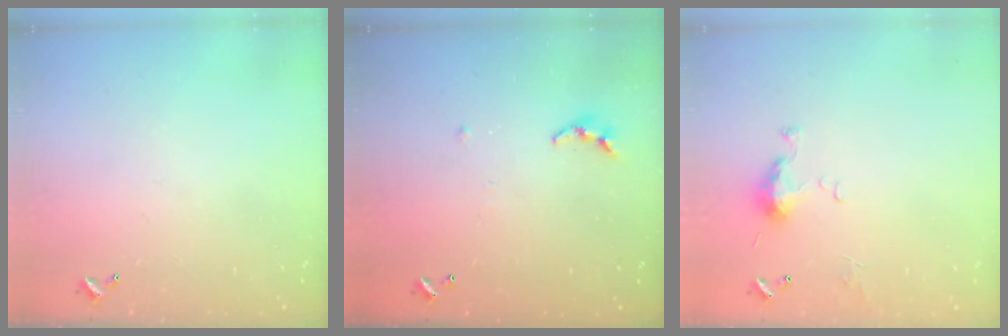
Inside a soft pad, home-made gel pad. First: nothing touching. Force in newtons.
{"total": 4.0, "press": 3.9, "slide": 0.5}
{"total": 5.0, "press": 5.0, "slide": 0.7}